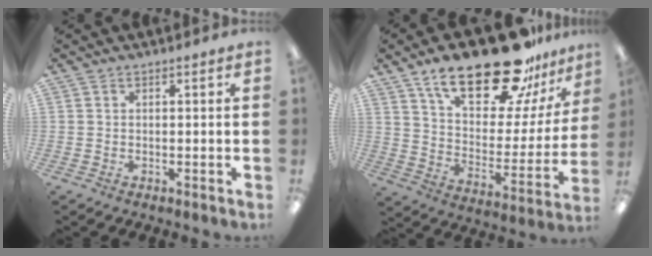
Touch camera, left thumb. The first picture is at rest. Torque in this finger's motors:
{"motor_torque": [2.91, 2.10, 1.66, -1.11, 0.43]}